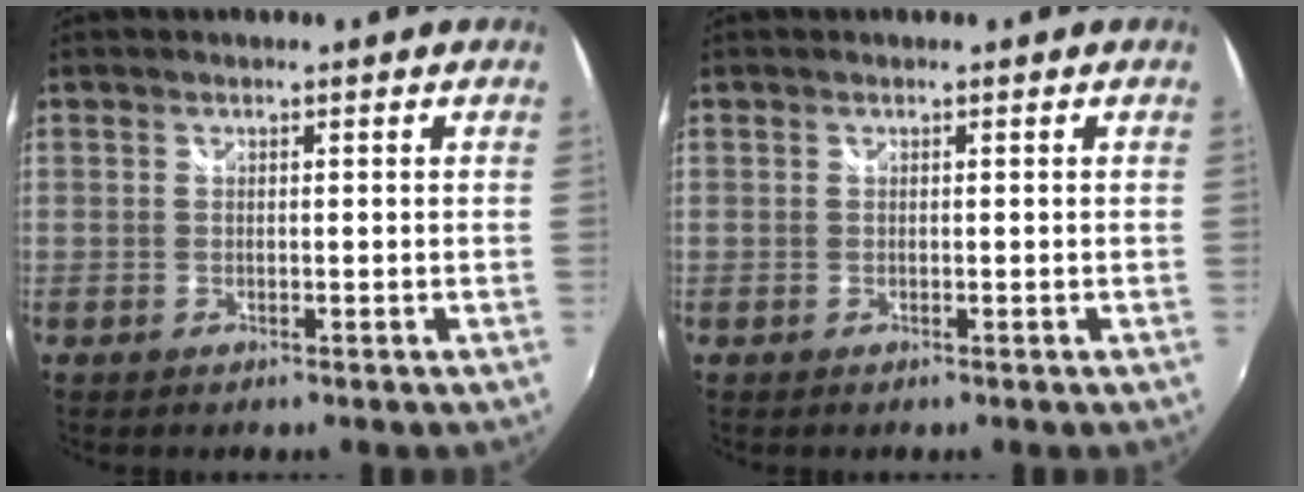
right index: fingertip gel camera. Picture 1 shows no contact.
{"total": 0.0}